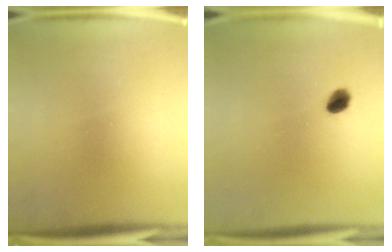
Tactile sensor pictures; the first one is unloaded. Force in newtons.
{"total": 2.8}